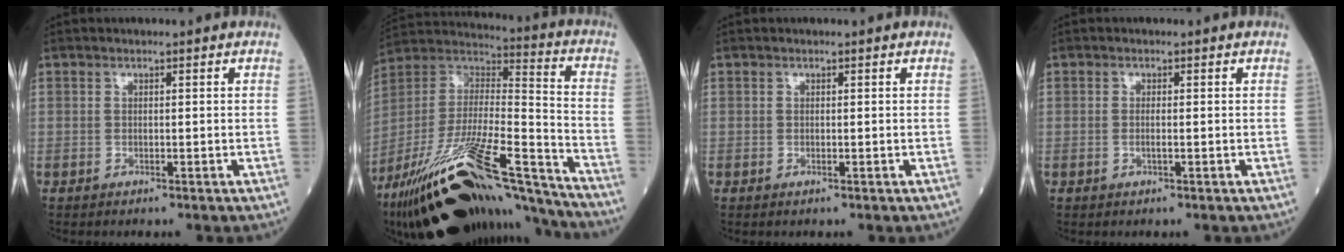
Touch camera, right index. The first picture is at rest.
{"total": 29.1, "force": [-22.4, 4.9, 17.8], "torque": [-0.320, -0.033, -0.380]}
{"total": 0.0}
{"total": 0.9, "force": [-0.2, 0.1, 0.9], "torque": [-0.020, -0.001, -0.003]}